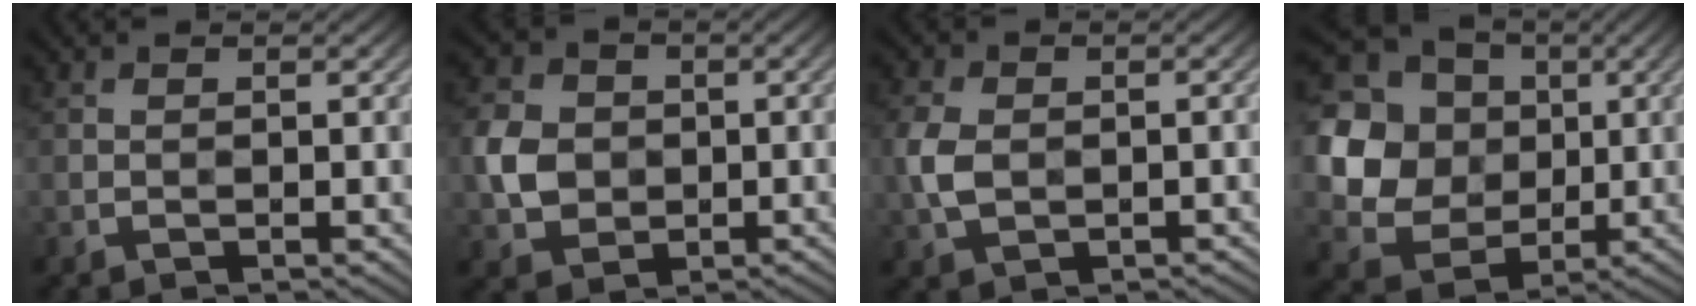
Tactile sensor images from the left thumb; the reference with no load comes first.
{"total": 5.9, "force": [-0.5, 5.1, 2.9], "torque": [-0.070, 0.001, -0.020]}
{"total": 5.0, "force": [-0.7, 3.5, 3.5], "torque": [-0.090, -0.005, -0.016]}
{"total": 16.3, "force": [3.1, 14.5, 6.7], "torque": [-0.257, 0.036, 0.058]}